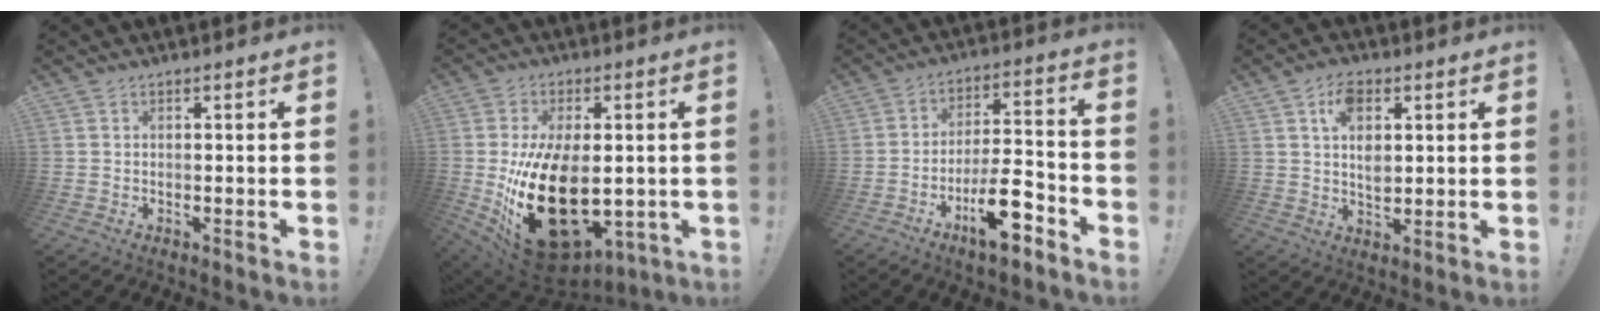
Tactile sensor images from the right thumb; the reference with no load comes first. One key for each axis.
{"total": 27.4, "fx": -3.8, "fy": 15.7, "fz": 22.1, "tx": -0.397, "ty": 0.001, "tz": -0.037}
{"total": 14.7, "fx": -8.2, "fy": 4.7, "fz": 11.3, "tx": -0.171, "ty": 0.056, "tz": -0.129}
{"total": 8.1, "fx": 2.7, "fy": 4.7, "fz": 6.0, "tx": -0.088, "ty": -0.003, "tz": 0.049}